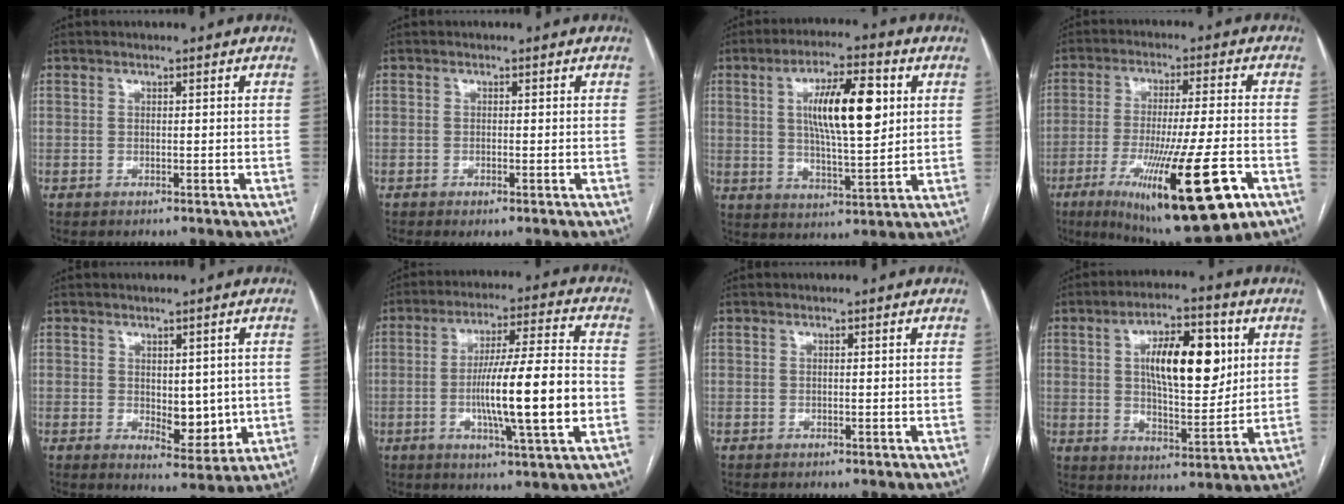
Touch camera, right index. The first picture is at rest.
{"total": 1.2, "force": [-0.7, 0.2, 1.0], "torque": [-0.016, -0.003, -0.008]}
{"total": 12.6, "force": [3.1, 3.0, 11.8], "torque": [-0.207, 0.008, 0.051]}
{"total": 20.7, "force": [-9.5, 2.2, 18.2], "torque": [-0.268, -0.043, -0.144]}
{"total": 6.1, "force": [0.0, 3.2, 5.2], "torque": [-0.069, -0.007, 0.016]}
{"total": 15.3, "force": [-2.7, 0.4, 15.1], "torque": [-0.257, -0.001, -0.046]}
{"total": 0.0}
{"total": 13.4, "force": [3.6, 4.9, 12.0], "torque": [-0.197, 0.014, 0.059]}